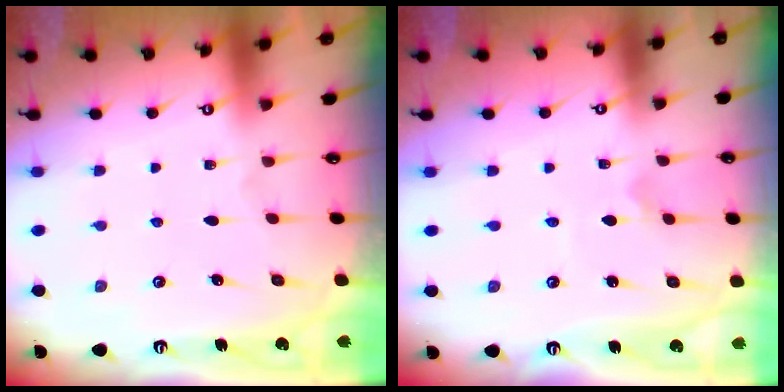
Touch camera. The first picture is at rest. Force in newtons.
{"total": 1.2, "press": 1.1, "slide": 0.2}